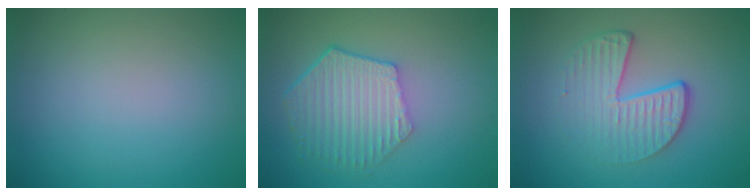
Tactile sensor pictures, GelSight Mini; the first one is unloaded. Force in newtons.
{"total": 5.9, "press": 4.4, "slide": 3.8}
{"total": 4.7, "press": 3.0, "slide": 3.6}